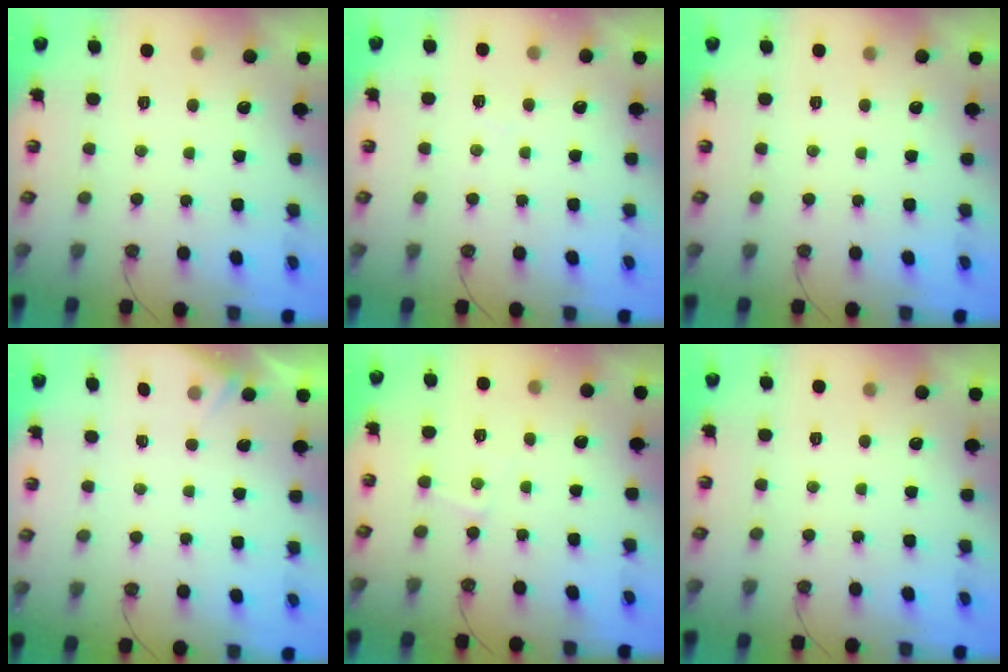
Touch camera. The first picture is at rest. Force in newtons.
{"total": 4.3, "press": 4.2, "slide": 0.7}
{"total": 0.0}
{"total": 2.9, "press": 2.8, "slide": 0.5}
{"total": 4.6, "press": 4.6, "slide": 0.3}
{"total": 0.0}